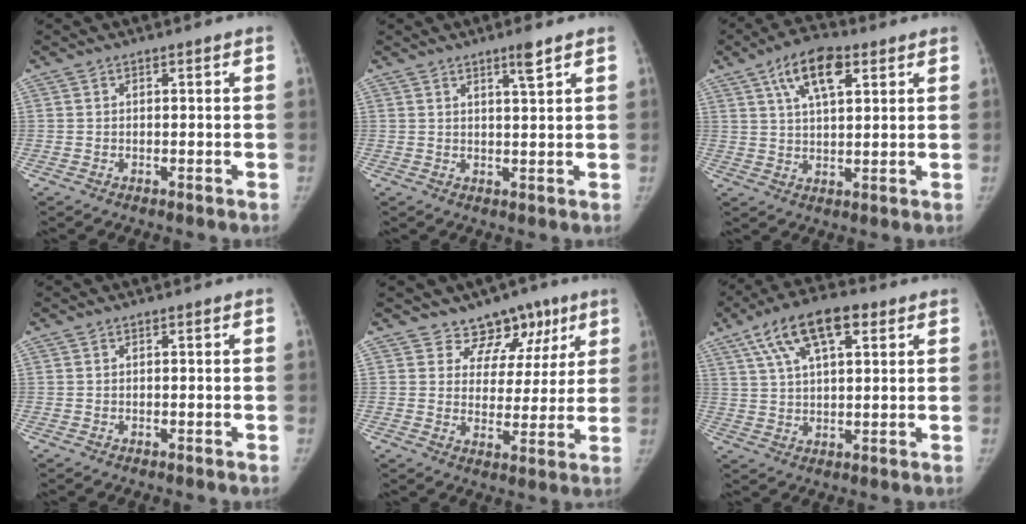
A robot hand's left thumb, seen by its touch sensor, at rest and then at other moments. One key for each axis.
{"total": 3.4, "fx": 2.2, "fy": 0.0, "fz": 2.5, "tx": -0.043, "ty": -0.017, "tz": 0.039}
{"total": 10.4, "fx": 5.0, "fy": 4.5, "fz": 8.0, "tx": -0.130, "ty": -0.006, "tz": 0.086}
{"total": 0.0}
{"total": 10.0, "fx": 6.8, "fy": 7.0, "fz": 2.1, "tx": 0.022, "ty": -0.030, "tz": 0.091}
{"total": 13.6, "fx": 6.5, "fy": 6.0, "fz": 10.3, "tx": -0.168, "ty": 0.005, "tz": 0.111}